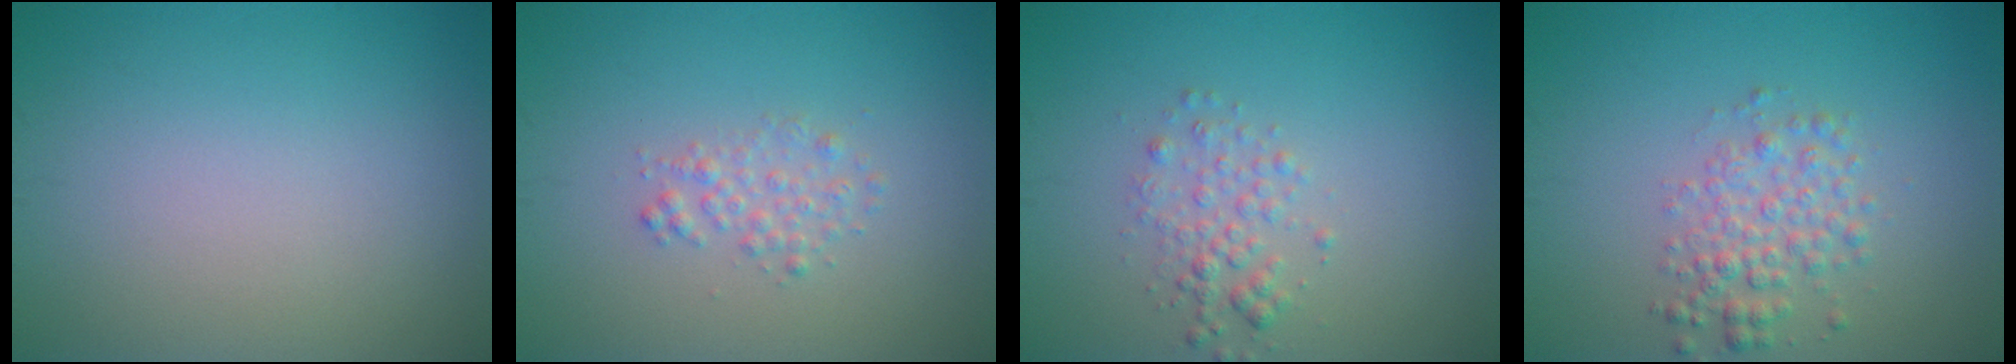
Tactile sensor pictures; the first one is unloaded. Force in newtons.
{"total": 1.5, "press": 1.5, "slide": 0.0}
{"total": 2.0, "press": 2.0, "slide": 0.1}
{"total": 2.9, "press": 2.9, "slide": 0.1}